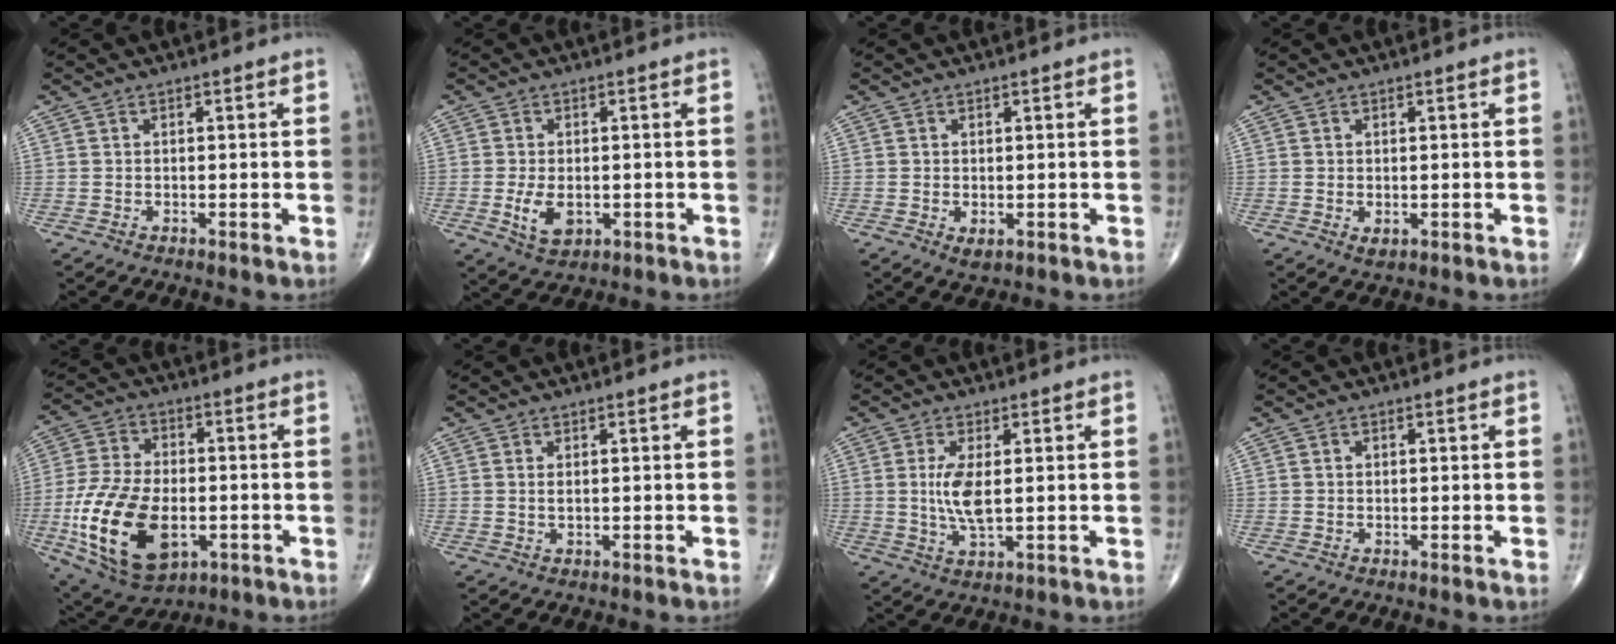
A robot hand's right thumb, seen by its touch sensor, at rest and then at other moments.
{"total": 5.7, "force": [-1.2, 3.4, 4.4], "torque": [-0.071, -0.008, -0.013]}
{"total": 1.8, "force": [-0.4, 1.0, 1.4], "torque": [-0.016, -0.003, -0.003]}
{"total": 1.5, "force": [-0.3, 1.0, 1.1], "torque": [-0.015, -0.003, -0.001]}
{"total": 20.6, "force": [-5.2, 11.9, 16.0], "torque": [-0.301, 0.001, -0.076]}
{"total": 1.0, "force": [0.3, 0.3, 0.9], "torque": [-0.018, -0.001, 0.008]}
{"total": 6.2, "force": [0.6, 2.1, 5.8], "torque": [-0.125, -0.015, 0.016]}
{"total": 0.6, "force": [0.2, 0.5, 0.3], "torque": [0.000, 0.000, 0.003]}